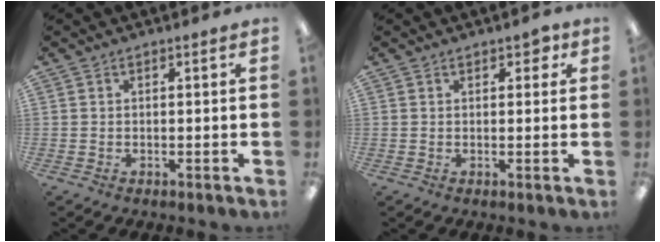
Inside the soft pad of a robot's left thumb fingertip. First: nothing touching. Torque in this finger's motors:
{"motor_torque": [-0.13, 0.01, -0.18, -0.19, 0.06]}